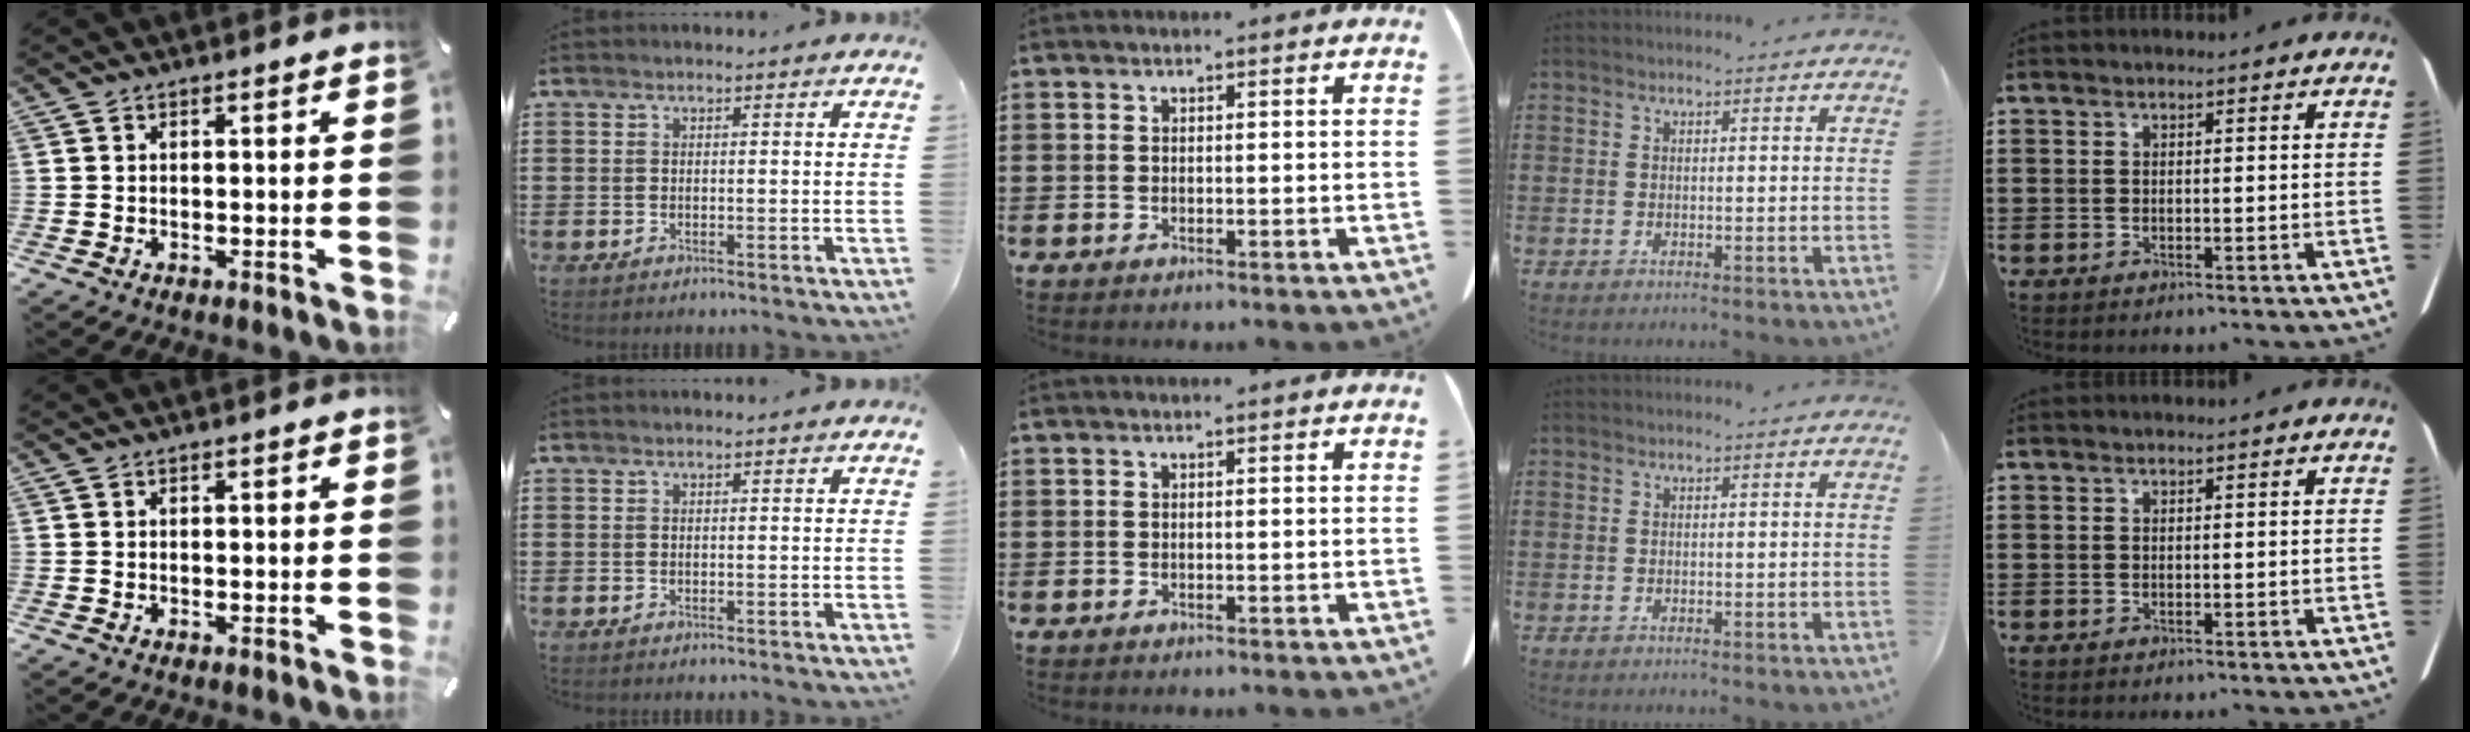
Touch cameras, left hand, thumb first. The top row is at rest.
{}